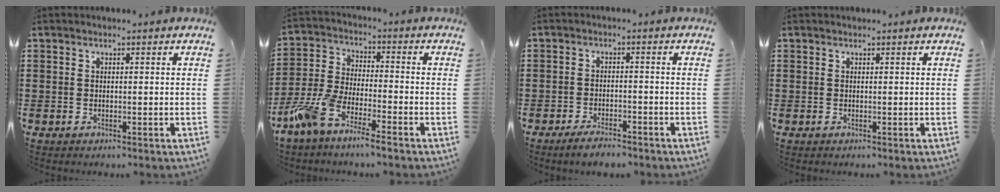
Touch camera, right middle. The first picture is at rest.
{"total": 7.2, "force": [-6.1, 0.8, 3.8], "torque": [-0.110, -0.015, -0.126]}
{"total": 3.0, "force": [-2.7, 0.5, 1.3], "torque": [-0.022, 0.005, -0.054]}
{"total": 0.0}